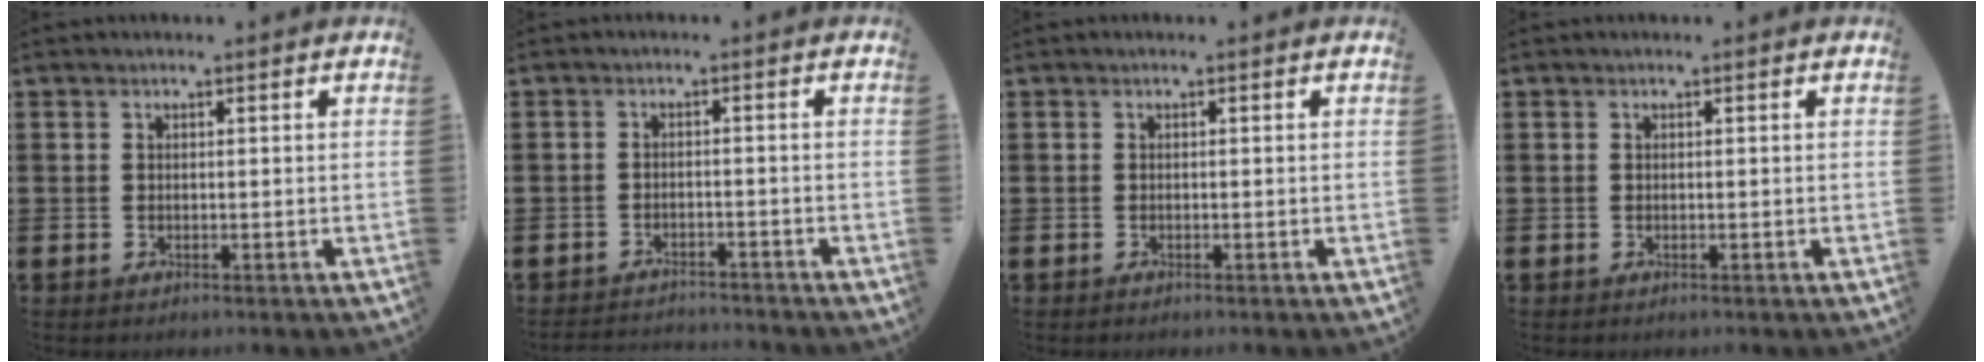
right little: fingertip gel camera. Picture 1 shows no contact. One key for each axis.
{"total": 2.0, "fx": -2.0, "fy": 0.0, "fz": -0.2, "tx": -0.003, "ty": 0.003, "tz": -0.044}
{"total": 0.0}
{"total": 0.0}